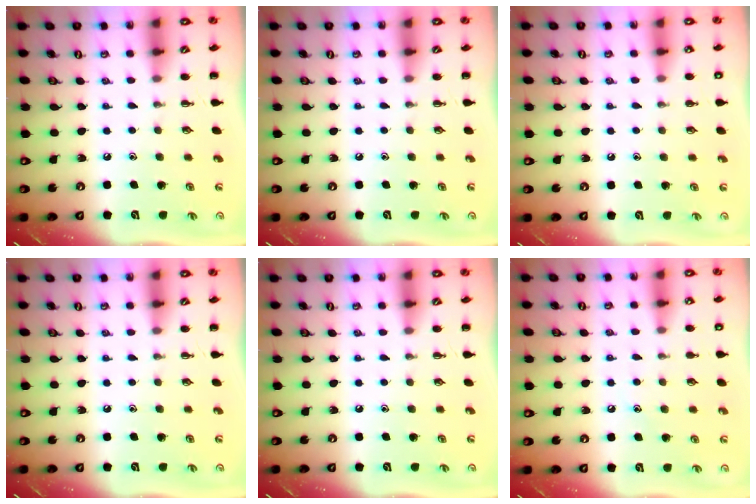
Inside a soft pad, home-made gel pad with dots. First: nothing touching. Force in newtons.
{"total": 0.0}
{"total": 2.6, "press": 2.1, "slide": 1.6}
{"total": 0.0}
{"total": 0.0}
{"total": 7.0, "press": 6.8, "slide": 1.5}